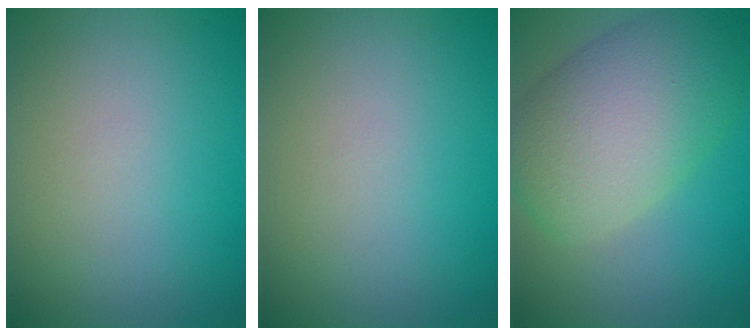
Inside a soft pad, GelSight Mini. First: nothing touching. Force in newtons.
{"total": 0.0}
{"total": 9.2, "press": 9.2, "slide": 0.2}